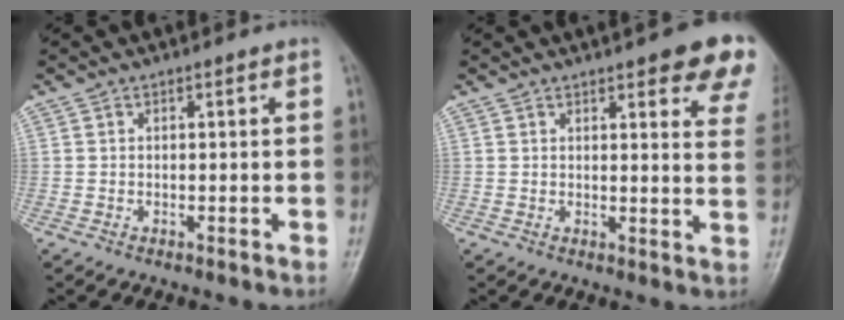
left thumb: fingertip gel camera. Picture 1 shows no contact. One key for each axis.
{"total": 13.5, "fx": 8.9, "fy": 3.8, "fz": 9.4, "tx": -0.083, "ty": -0.033, "tz": 0.088}